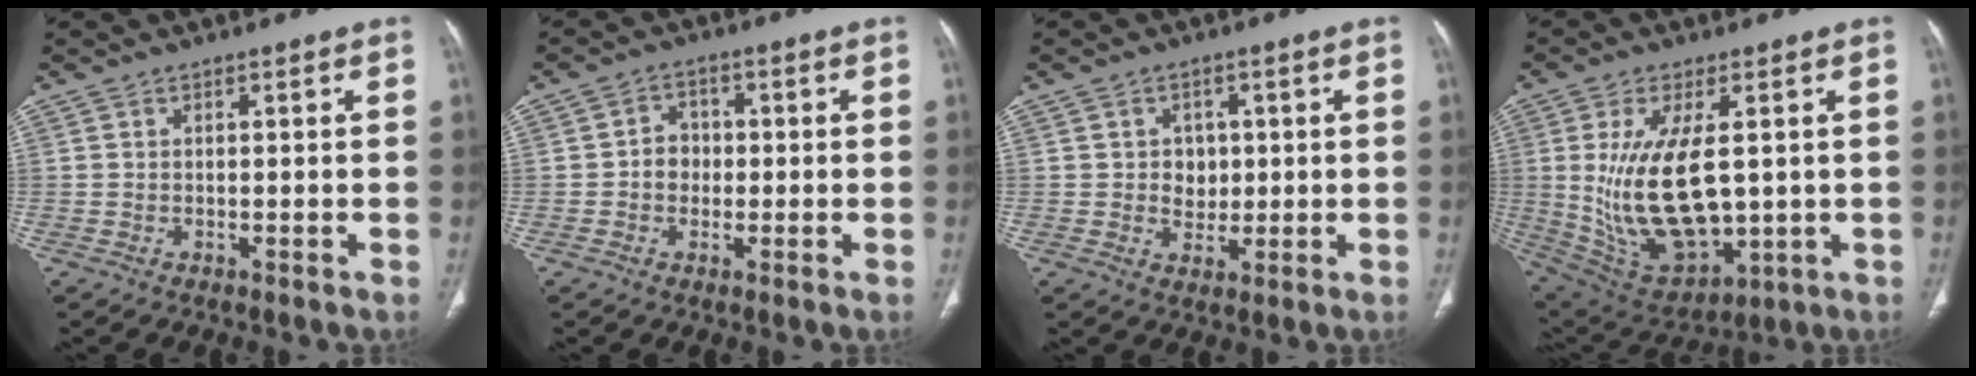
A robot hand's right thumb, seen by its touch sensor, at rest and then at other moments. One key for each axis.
{"total": 3.9, "fx": -0.4, "fy": 3.4, "fz": 1.8, "tx": -0.007, "ty": 0.011, "tz": -0.014}
{"total": 4.0, "fx": 0.5, "fy": 3.4, "fz": 2.0, "tx": -0.007, "ty": -0.002, "tz": 0.010}
{"total": 18.7, "fx": 1.0, "fy": 9.3, "fz": 16.1, "tx": -0.298, "ty": -0.018, "tz": 0.048}